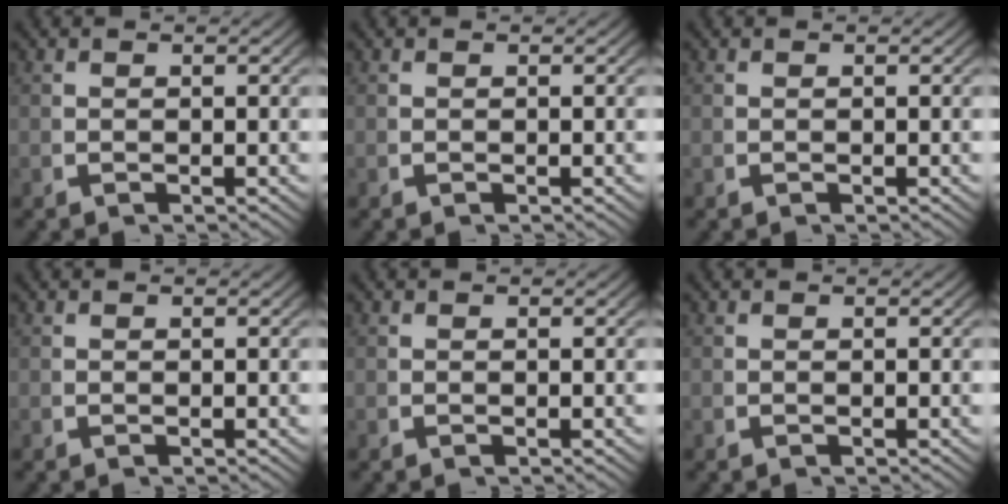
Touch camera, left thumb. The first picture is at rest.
{"total": 0.0}
{"total": 0.0}
{"total": 0.0}
{"total": 0.0}
{"total": 0.0}